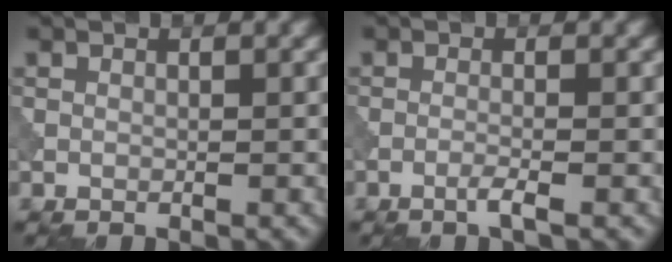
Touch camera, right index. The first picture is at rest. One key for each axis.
{"total": 1.4, "fx": -0.8, "fy": 0.1, "fz": 1.2, "tx": -0.019, "ty": 0.003, "tz": -0.022}